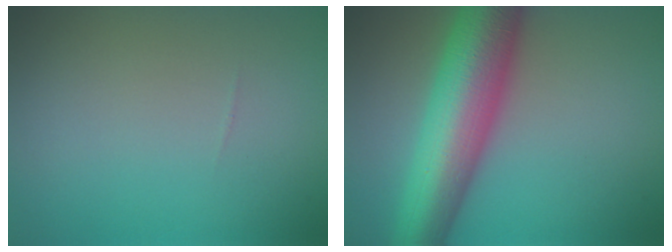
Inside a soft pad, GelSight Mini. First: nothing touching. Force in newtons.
{"total": 11.2, "press": 11.2, "slide": 0.3}